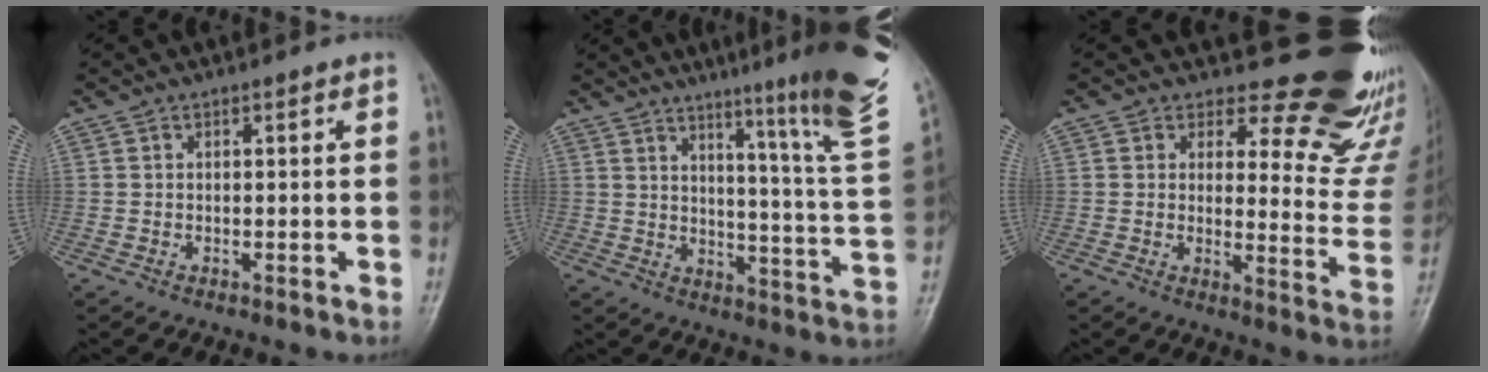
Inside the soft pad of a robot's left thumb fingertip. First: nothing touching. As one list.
[{"total": 20.7, "force": [13.2, 0.2, 15.9], "torque": [-0.200, -0.088, 0.172]}, {"total": 16.8, "force": [14.9, 6.0, 4.6], "torque": [-0.001, -0.153, 0.155]}]